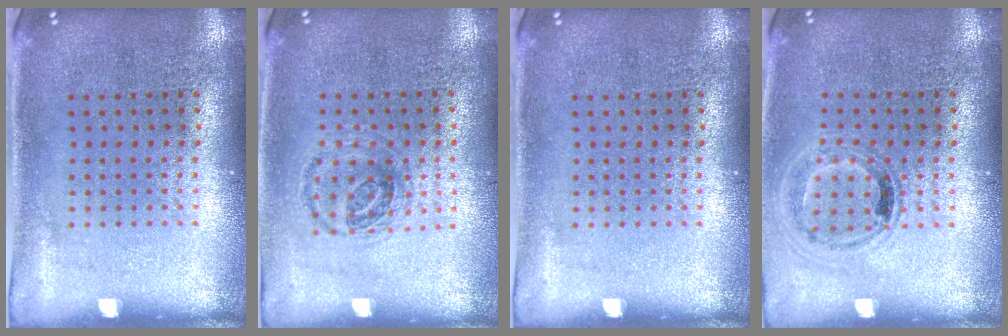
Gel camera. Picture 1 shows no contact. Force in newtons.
{"total": 1.0, "press": 0.9, "slide": 0.3}
{"total": 0.0}
{"total": 1.0, "press": 1.0, "slide": 0.3}